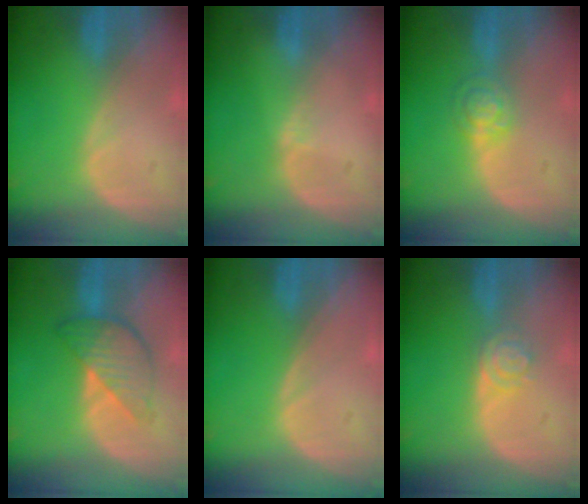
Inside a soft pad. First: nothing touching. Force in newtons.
{"total": 0.6, "press": 0.6, "slide": 0.2}
{"total": 4.0, "press": 3.6, "slide": 1.6}
{"total": 6.2, "press": 6.2, "slide": 0.3}
{"total": 0.0}
{"total": 4.0, "press": 3.3, "slide": 2.1}